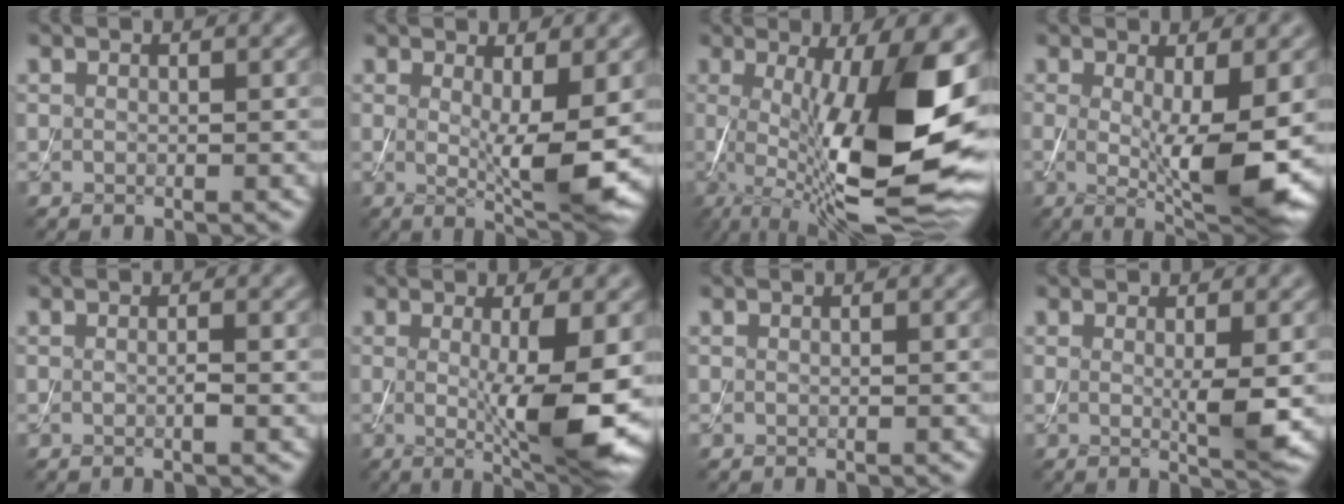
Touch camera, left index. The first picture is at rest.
{"total": 5.8, "force": [0.1, 1.2, 5.7], "torque": [-0.088, -0.020, 0.008]}
{"total": 16.1, "force": [-0.7, 4.5, 15.5], "torque": [-0.225, 0.010, -0.012]}
{"total": 7.8, "force": [-0.6, 1.7, 7.6], "torque": [-0.122, -0.020, -0.005]}
{"total": 1.0, "force": [-0.1, 0.1, 1.0], "torque": [-0.017, -0.004, -0.003]}
{"total": 8.3, "force": [-0.6, 1.6, 8.1], "torque": [-0.120, -0.018, -0.001]}
{"total": 0.0}
{"total": 2.9, "force": [0.1, 0.3, 2.8], "torque": [-0.046, -0.011, 0.004]}